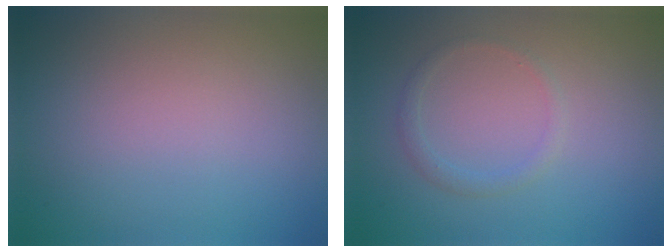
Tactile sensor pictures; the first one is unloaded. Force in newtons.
{"total": 1.2, "press": 1.1, "slide": 0.1}